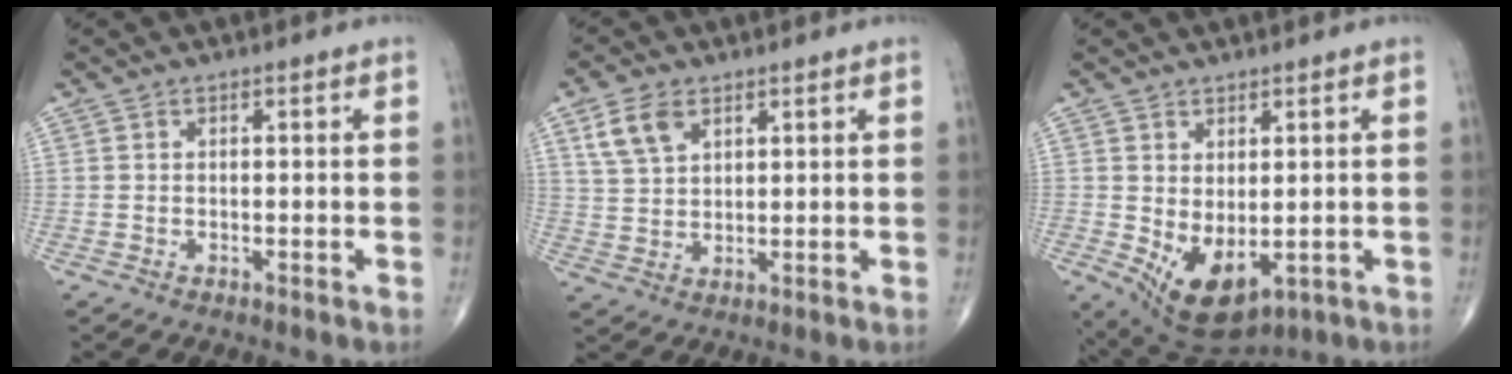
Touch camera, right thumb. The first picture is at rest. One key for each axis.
{"total": 6.5, "fx": 3.4, "fy": 3.9, "fz": 4.0, "tx": -0.070, "ty": -0.008, "tz": 0.071}
{"total": 9.3, "fx": -1.2, "fy": 5.1, "fz": 7.7, "tx": -0.120, "ty": -0.008, "tz": 0.008}